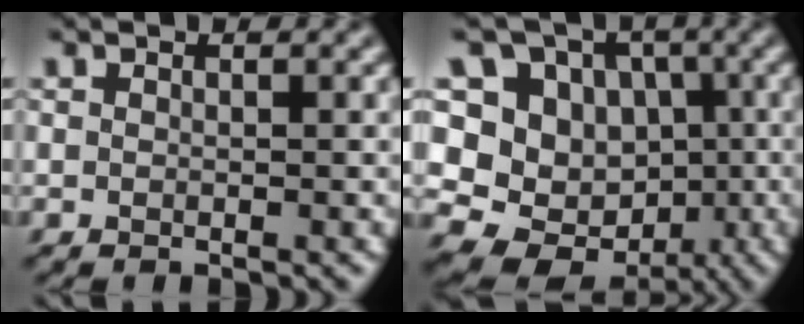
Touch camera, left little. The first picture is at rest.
{"total": 14.9, "force": [0.2, 13.3, 6.7], "torque": [-0.157, 0.043, -0.004]}